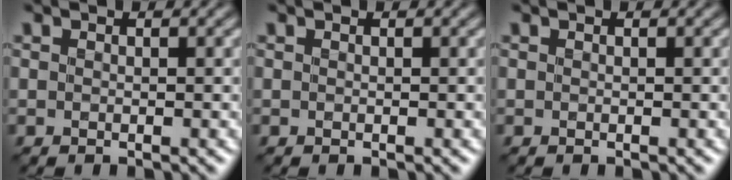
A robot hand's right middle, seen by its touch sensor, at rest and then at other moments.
{"total": 0.0}
{"total": 0.0}